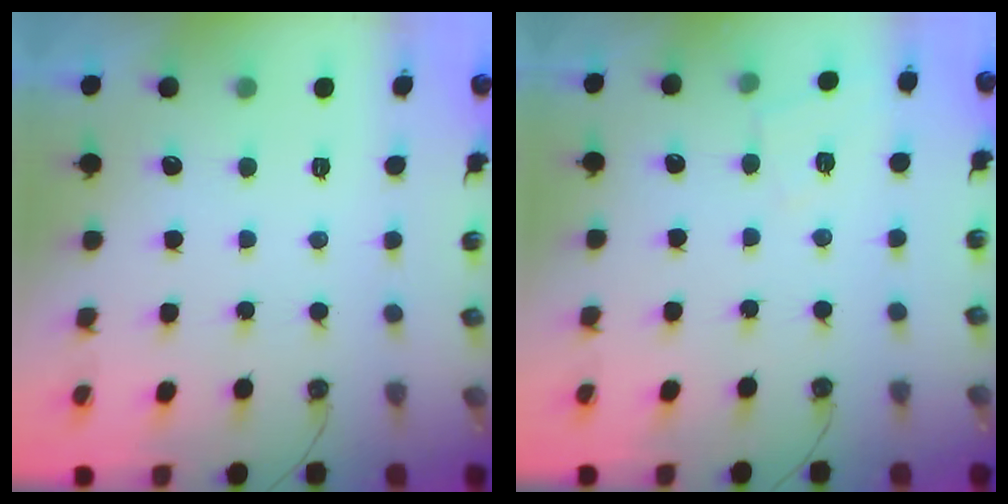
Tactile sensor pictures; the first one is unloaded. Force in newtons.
{"total": 5.2, "press": 5.2, "slide": 0.5}